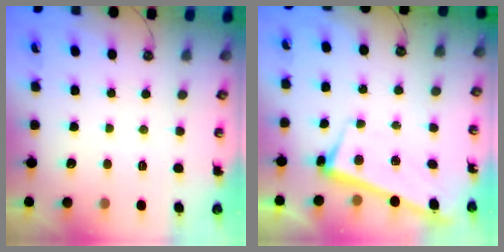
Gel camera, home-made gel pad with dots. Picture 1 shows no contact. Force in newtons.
{"total": 2.5, "press": 2.5, "slide": 0.7}